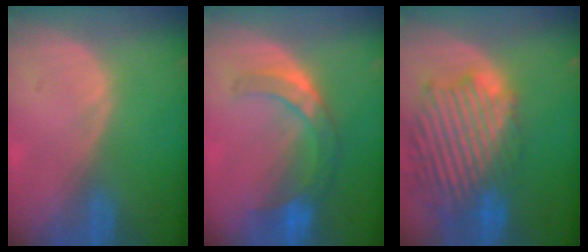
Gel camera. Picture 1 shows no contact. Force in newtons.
{"total": 7.6, "press": 6.7, "slide": 3.6}
{"total": 14.0, "press": 11.9, "slide": 7.2}